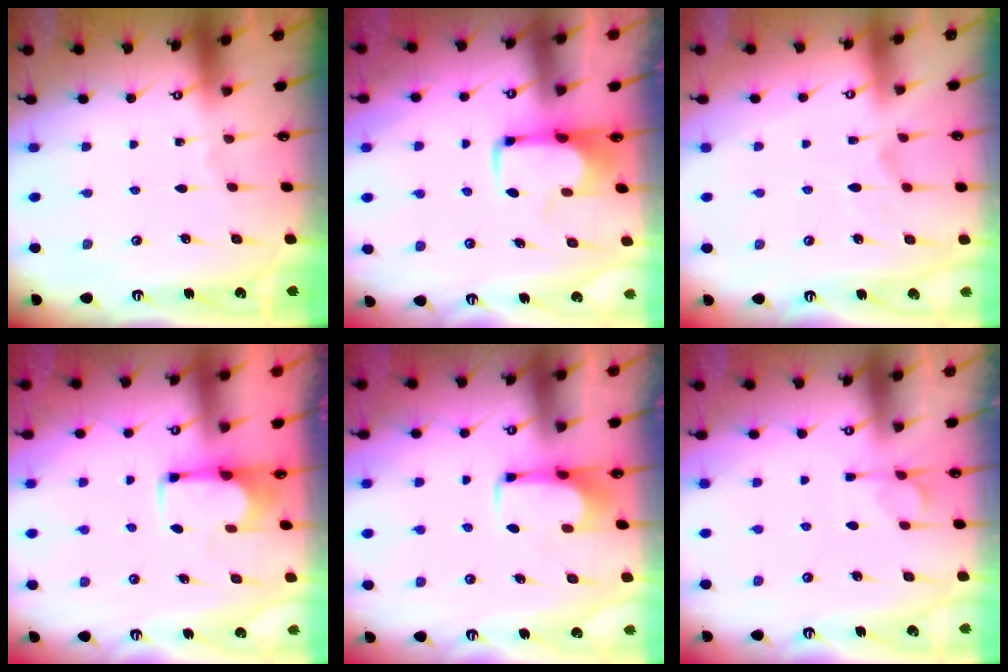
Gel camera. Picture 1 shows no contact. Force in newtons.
{"total": 1.7, "press": 1.6, "slide": 0.4}
{"total": 1.8, "press": 1.2, "slide": 1.3}
{"total": 1.7, "press": 1.5, "slide": 0.9}
{"total": 2.0, "press": 2.0, "slide": 0.2}
{"total": 3.8, "press": 3.6, "slide": 1.4}